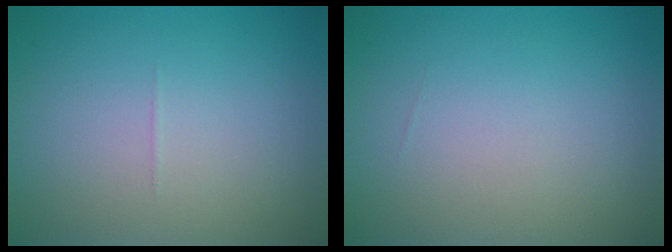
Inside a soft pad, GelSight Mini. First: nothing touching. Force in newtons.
{"total": 0.0}